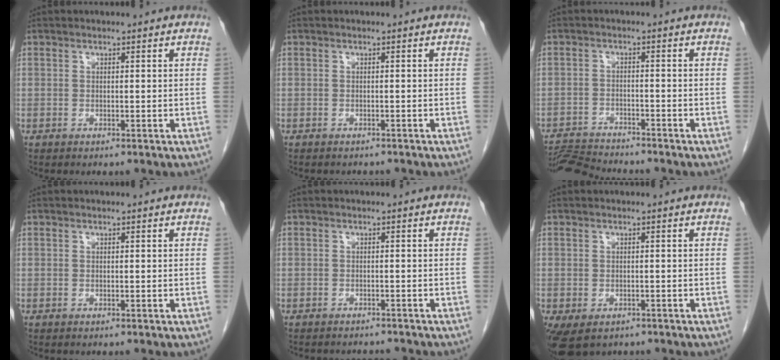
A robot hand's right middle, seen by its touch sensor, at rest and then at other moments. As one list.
[{"total": 2.9, "force": [-2.6, 1.1, 0.8], "torque": [-0.007, -0.002, -0.028]}, {"total": 5.8, "force": [-5.8, -0.5, 0.1], "torque": [0.001, -0.012, -0.102]}, {"total": 0.0}, {"total": 4.0, "force": [-3.8, 1.3, 0.4], "torque": [0.001, -0.003, -0.052]}, {"total": 5.0, "force": [-2.9, 3.3, 2.3], "torque": [-0.036, -0.007, -0.036]}]